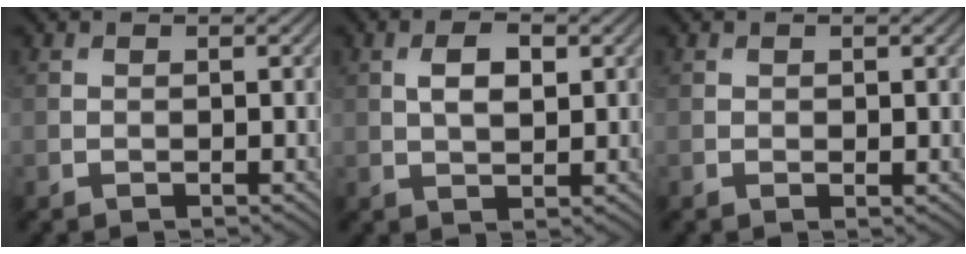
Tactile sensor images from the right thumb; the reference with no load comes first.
{"total": 3.6, "force": [1.0, 1.8, 2.9], "torque": [-0.060, 0.001, 0.018]}
{"total": 0.6, "force": [0.3, 0.4, 0.4], "torque": [-0.003, -0.003, 0.006]}